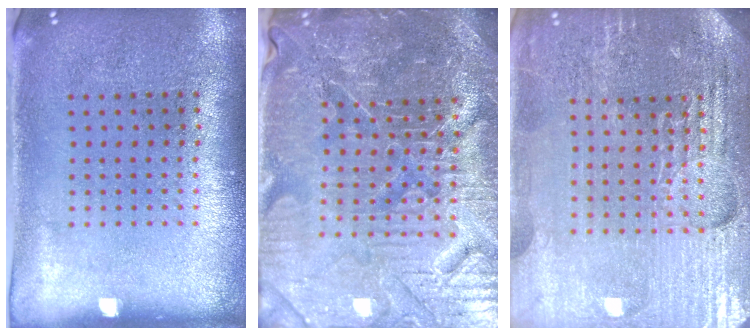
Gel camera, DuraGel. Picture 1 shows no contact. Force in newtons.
{"total": 5.6, "press": 5.3, "slide": 2.0}
{"total": 4.9, "press": 4.6, "slide": 1.7}